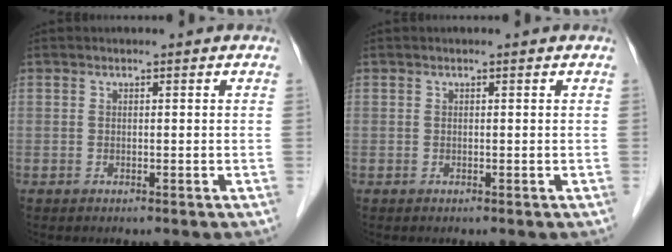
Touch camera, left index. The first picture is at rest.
{"total": 0.0}